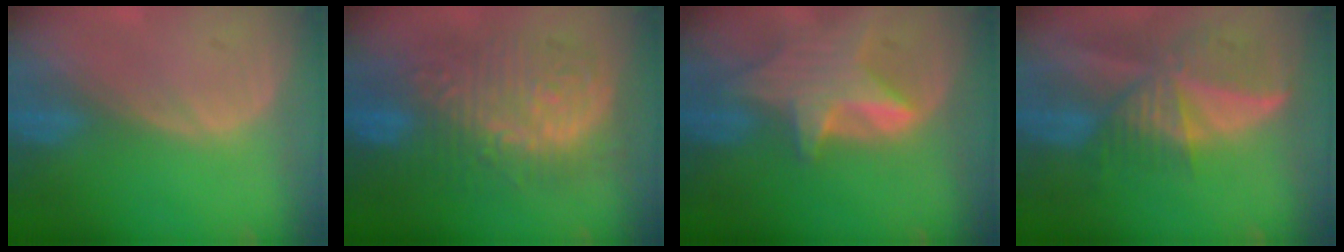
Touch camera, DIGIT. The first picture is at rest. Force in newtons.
{"total": 13.0, "press": 12.9, "slide": 1.5}
{"total": 7.1, "press": 6.8, "slide": 1.9}
{"total": 9.5, "press": 8.3, "slide": 4.6}